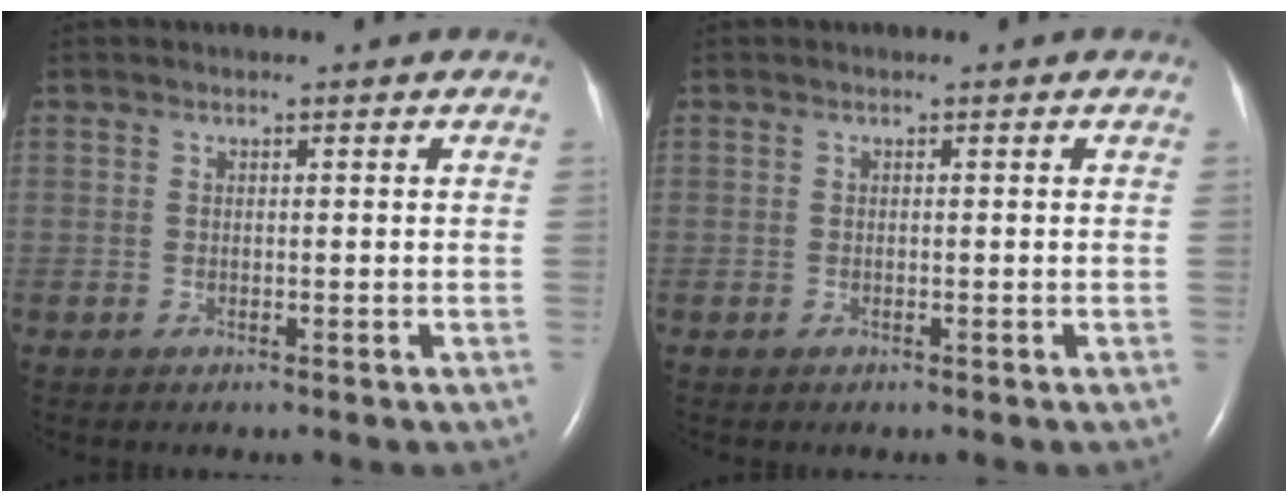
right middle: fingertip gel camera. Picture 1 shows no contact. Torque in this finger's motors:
{"motor_torque": [-0.07, -0.08, -0.03, 0.01]}